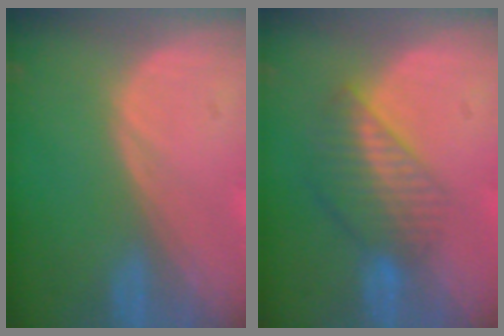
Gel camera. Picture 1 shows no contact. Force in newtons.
{"total": 7.0, "press": 6.0, "slide": 3.5}